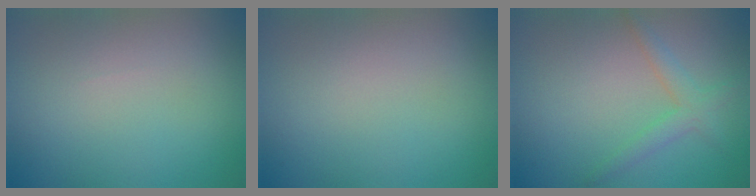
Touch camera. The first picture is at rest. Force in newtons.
{"total": 0.0}
{"total": 2.3, "press": 2.3, "slide": 0.1}